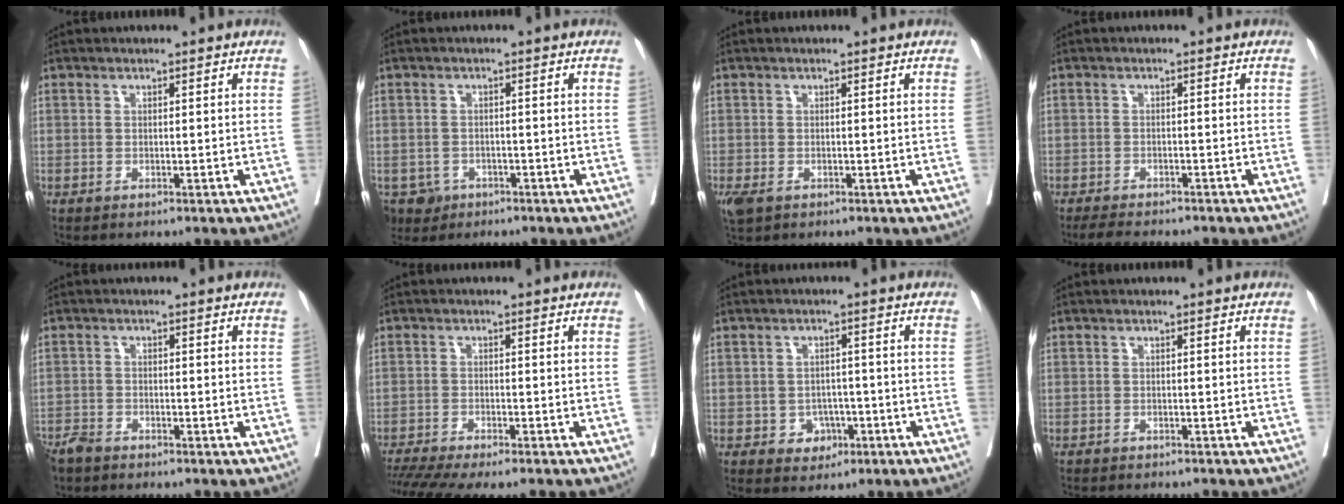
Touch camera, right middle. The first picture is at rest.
{"total": 4.4, "force": [-2.6, 3.4, 0.9], "torque": [-0.014, 0.002, -0.040]}
{"total": 3.3, "force": [-1.6, 2.0, 2.0], "torque": [-0.048, -0.011, -0.024]}
{"total": 4.9, "force": [-4.4, 1.1, 2.1], "torque": [-0.034, -0.011, -0.066]}
{"total": 3.4, "force": [-3.1, 1.1, 0.9], "torque": [-0.018, -0.005, -0.059]}
{"total": 11.2, "force": [-9.7, 0.4, 5.5], "torque": [-0.075, -0.014, -0.147]}
{"total": 3.3, "force": [-1.2, 2.8, 1.3], "torque": [-0.012, 0.007, -0.010]}
{"total": 5.2, "force": [-4.8, 0.9, 1.8], "torque": [-0.023, -0.007, -0.065]}